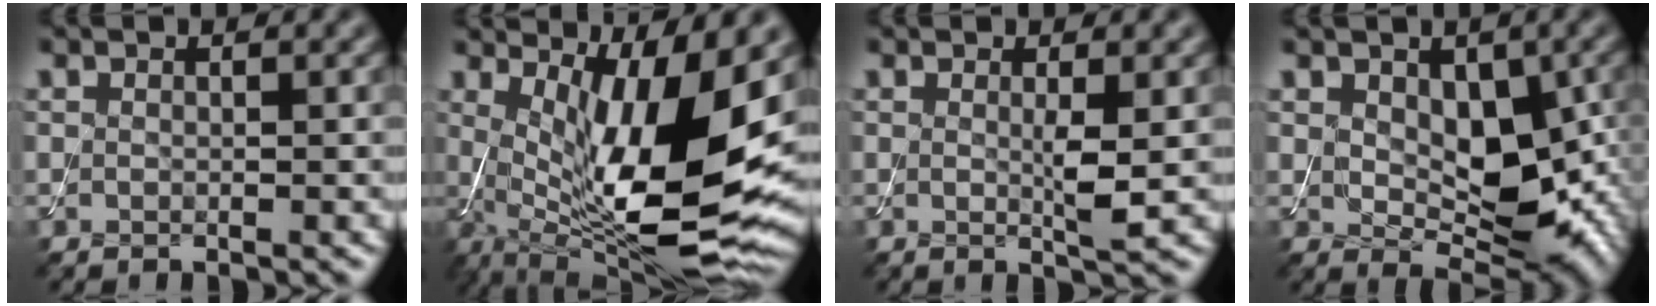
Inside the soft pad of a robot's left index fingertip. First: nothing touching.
{"total": 13.7, "force": [1.6, 3.9, 13.1], "torque": [-0.205, -0.024, 0.033]}
{"total": 1.9, "force": [0.2, 0.1, 1.9], "torque": [-0.035, -0.006, 0.000]}
{"total": 7.0, "force": [0.6, 4.4, 5.4], "torque": [-0.085, -0.017, 0.018]}